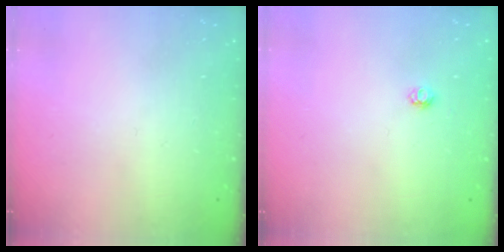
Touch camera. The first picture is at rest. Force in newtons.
{"total": 2.9, "press": 2.9, "slide": 0.4}